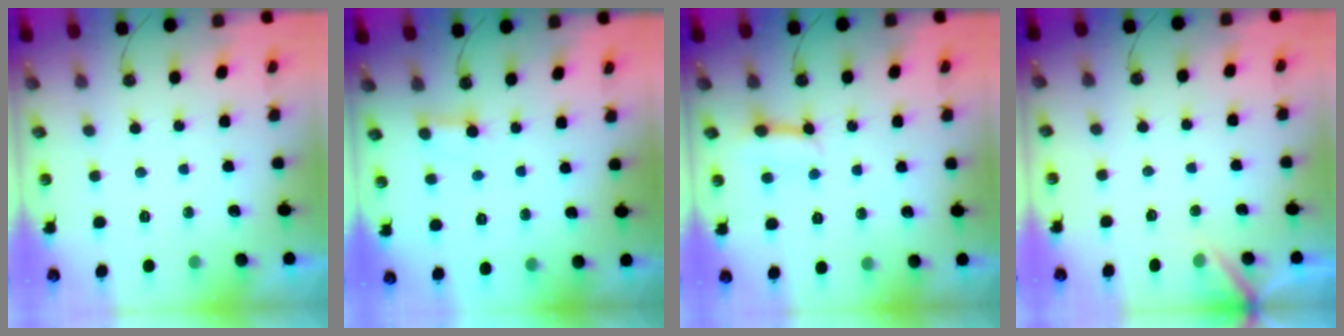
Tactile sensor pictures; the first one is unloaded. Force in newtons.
{"total": 2.2, "press": 2.2, "slide": 0.1}
{"total": 5.3, "press": 5.2, "slide": 0.6}
{"total": 4.7, "press": 4.6, "slide": 0.6}